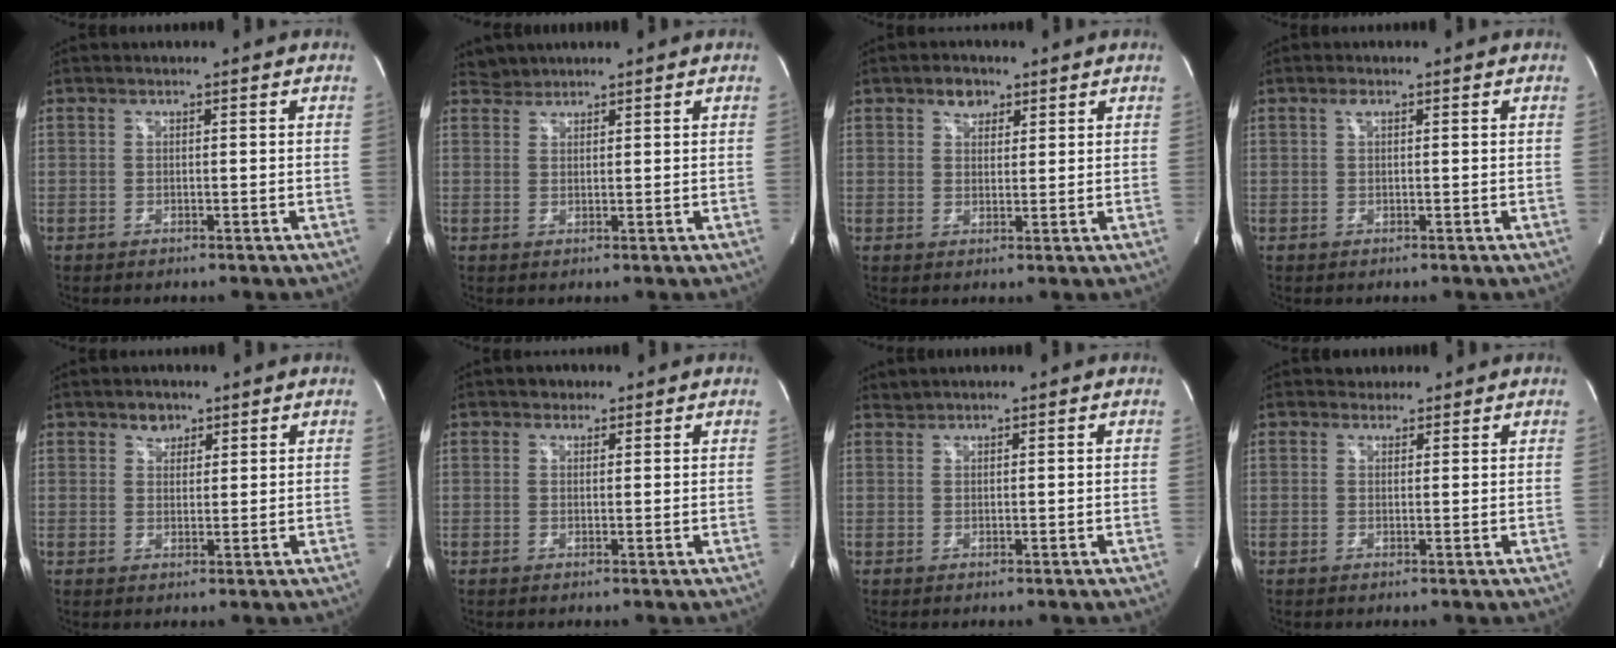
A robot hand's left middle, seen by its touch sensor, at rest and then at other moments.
{"total": 1.7, "force": [1.6, 0.3, -0.5], "torque": [0.005, 0.007, 0.030]}
{"total": 3.0, "force": [1.9, 2.0, 1.3], "torque": [-0.024, 0.008, 0.032]}
{"total": 0.9, "force": [0.5, 0.3, 0.7], "torque": [-0.018, 0.005, 0.008]}
{"total": 2.3, "force": [1.6, 1.6, 0.6], "torque": [-0.009, 0.002, 0.025]}
{"total": 1.5, "force": [0.9, 1.1, 0.2], "torque": [0.000, 0.004, 0.010]}
{"total": 0.8, "force": [0.7, -0.2, -0.3], "torque": [-0.002, 0.005, 0.018]}
{"total": 1.7, "force": [1.4, 1.0, -0.2], "torque": [0.004, 0.008, 0.017]}